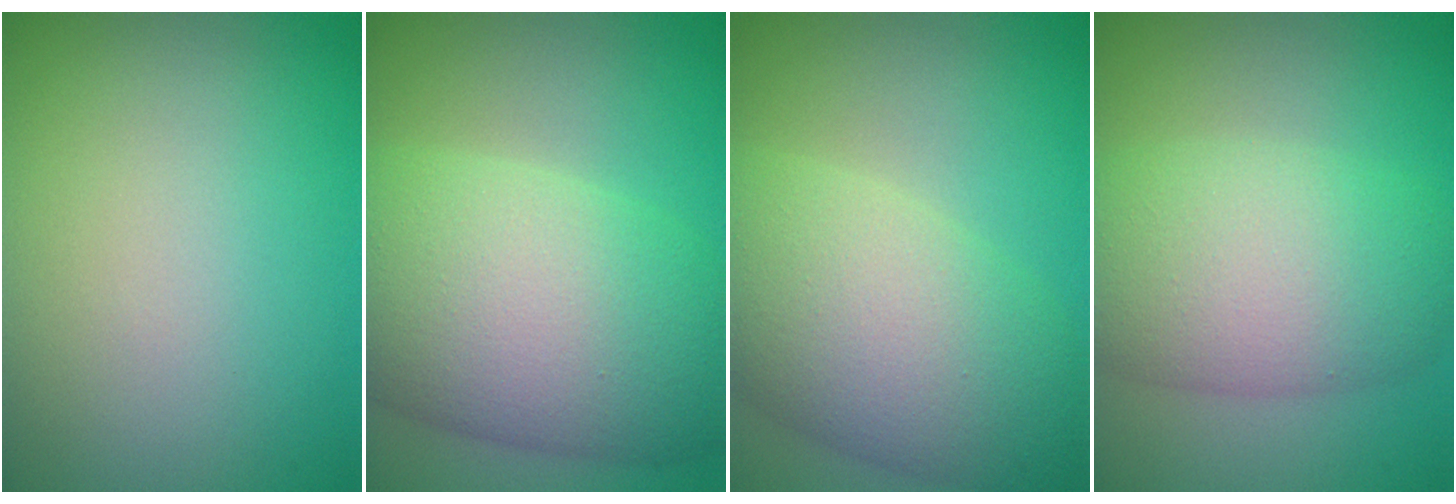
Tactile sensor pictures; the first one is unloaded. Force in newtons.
{"total": 11.7, "press": 11.7, "slide": 0.4}
{"total": 9.3, "press": 9.3, "slide": 0.1}
{"total": 8.0, "press": 8.0, "slide": 0.7}